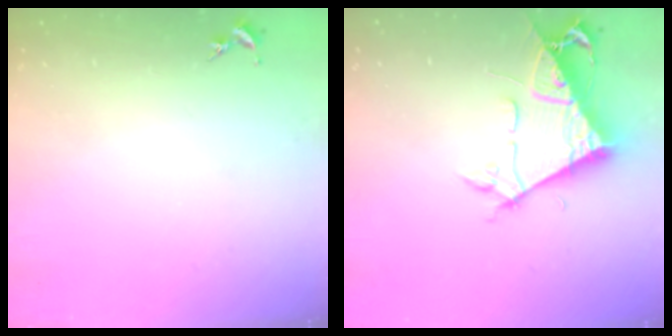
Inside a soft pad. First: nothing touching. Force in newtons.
{"total": 7.7, "press": 7.6, "slide": 1.1}